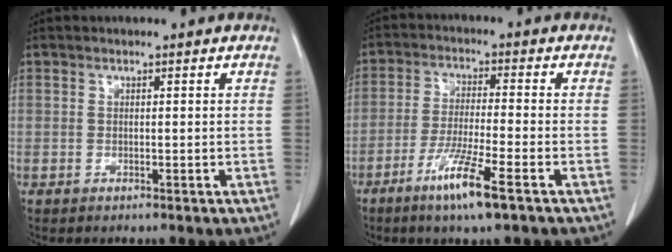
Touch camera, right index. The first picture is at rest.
{"total": 8.6, "force": [-4.9, -0.1, 7.0], "torque": [-0.138, -0.020, -0.091]}